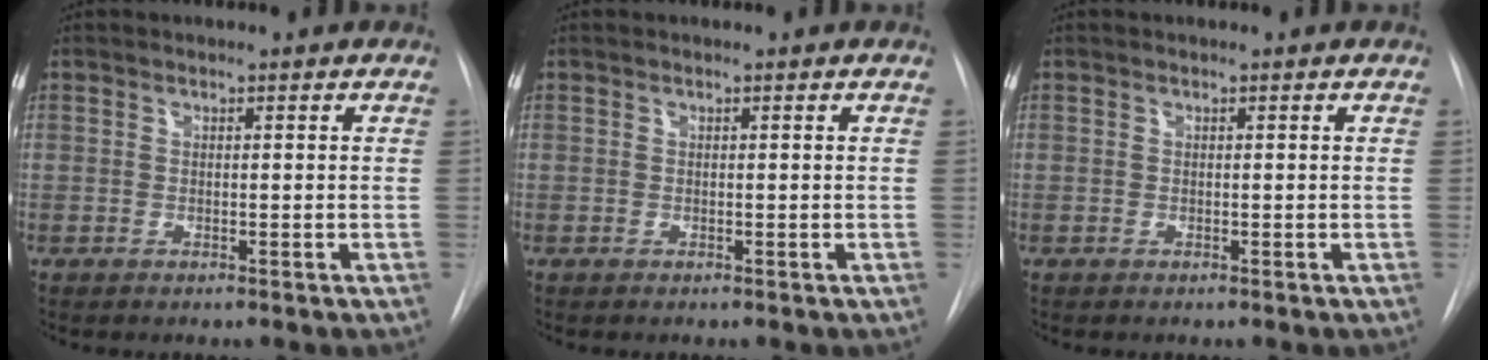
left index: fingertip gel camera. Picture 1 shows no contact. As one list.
[{"total": 0.0}, {"total": 0.0}]